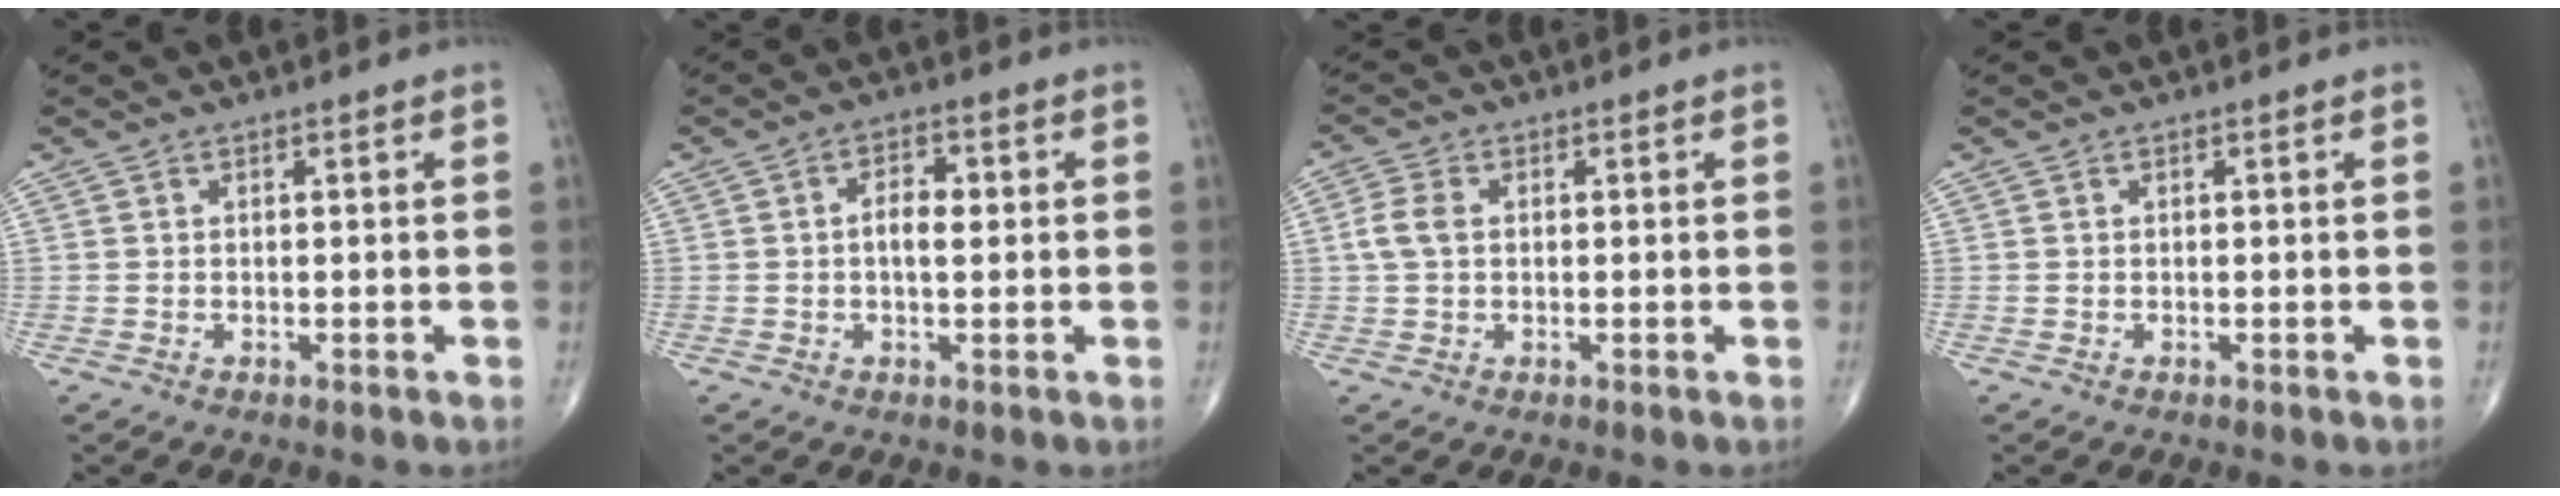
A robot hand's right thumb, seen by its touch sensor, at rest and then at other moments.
{"total": 4.2, "force": [0.2, 2.2, 3.6], "torque": [-0.055, 0.006, -0.001]}
{"total": 4.0, "force": [0.4, 2.6, 2.9], "torque": [-0.070, 0.007, 0.003]}
{"total": 0.0}